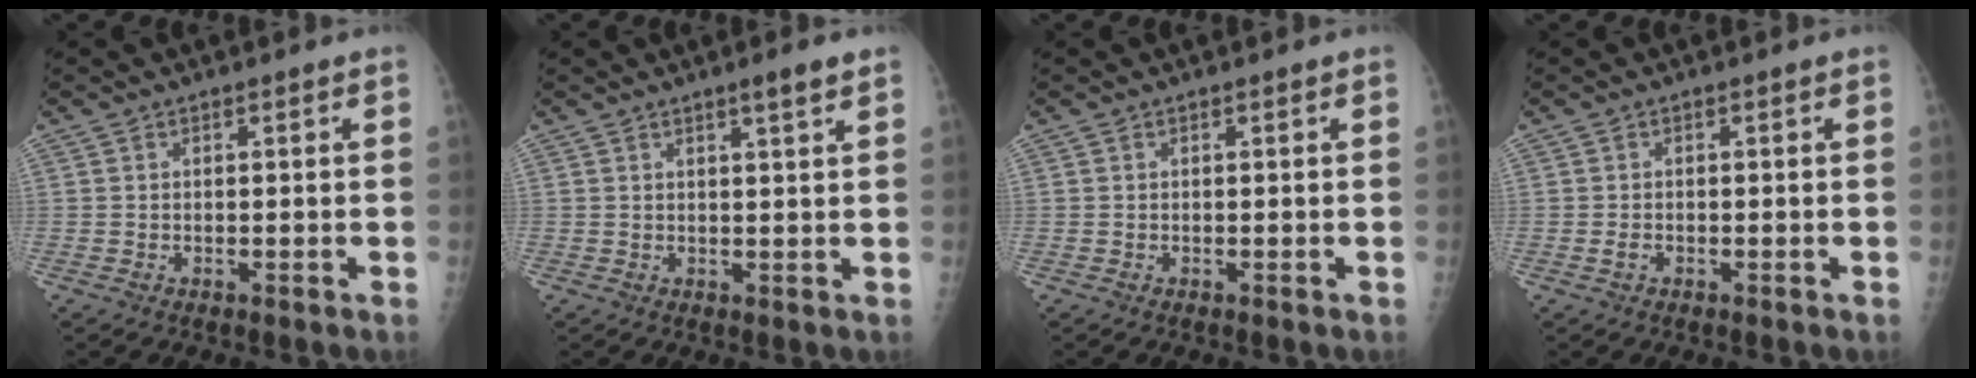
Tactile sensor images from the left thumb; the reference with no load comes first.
{"total": 3.0, "force": [2.0, 0.0, 2.2], "torque": [-0.036, -0.014, 0.033]}
{"total": 0.0}
{"total": 1.0, "force": [-0.3, 0.7, 0.7], "torque": [-0.015, -0.001, -0.006]}